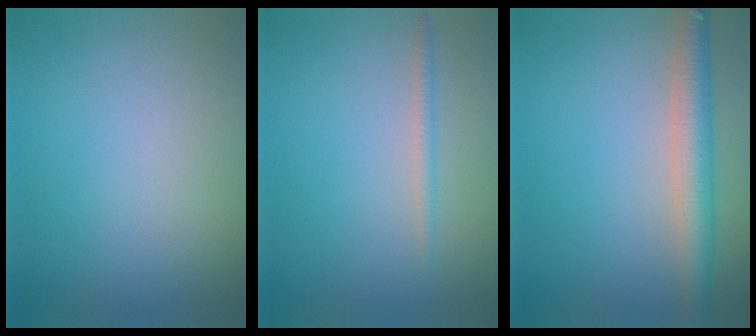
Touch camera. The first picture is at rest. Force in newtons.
{"total": 1.1, "press": 1.1, "slide": 0.0}
{"total": 4.3, "press": 4.3, "slide": 0.2}